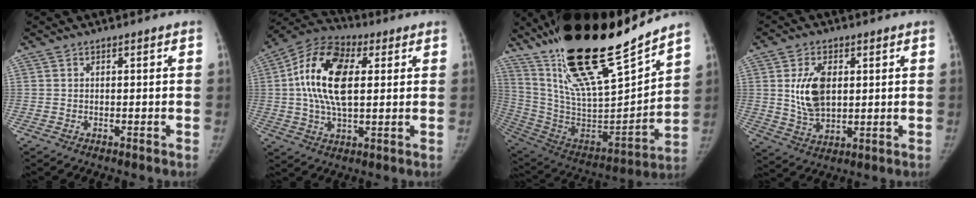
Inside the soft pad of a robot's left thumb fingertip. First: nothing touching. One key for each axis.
{"total": 16.0, "fx": 2.8, "fy": 8.5, "fz": 13.2, "tx": -0.241, "ty": 0.012, "tz": 0.042}
{"total": 30.6, "fx": 22.6, "fy": 7.7, "fz": 19.2, "tx": -0.293, "ty": -0.104, "tz": 0.394}
{"total": 9.8, "fx": 2.0, "fy": 6.1, "fz": 7.4, "tx": -0.120, "ty": -0.013, "tz": 0.047}